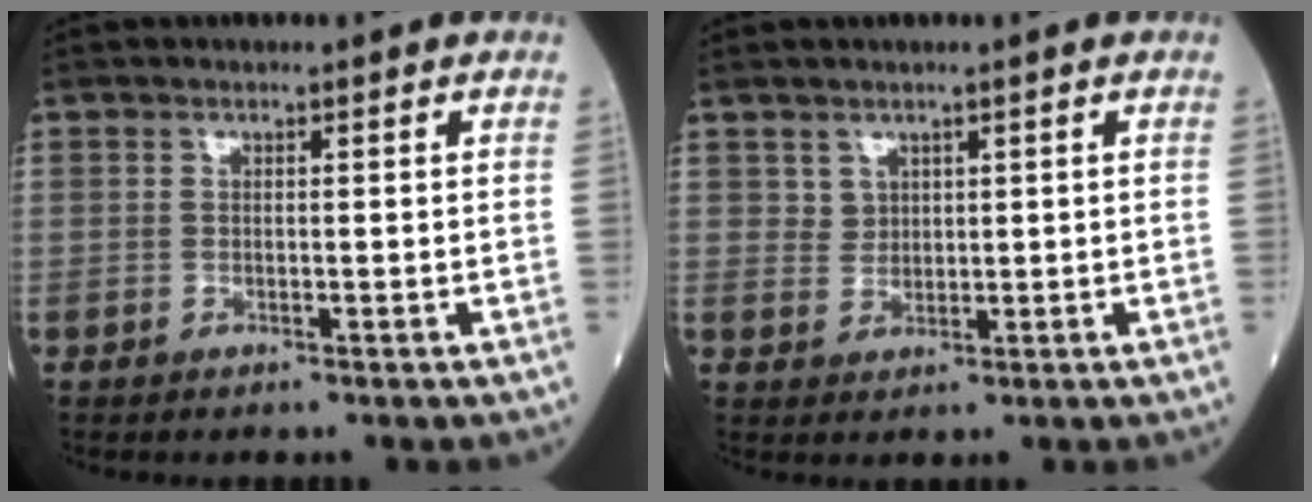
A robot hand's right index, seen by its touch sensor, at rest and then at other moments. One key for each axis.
{"total": 1.9, "fx": 1.0, "fy": 1.6, "fz": 0.2, "tx": 0.002, "ty": 0.002, "tz": 0.017}